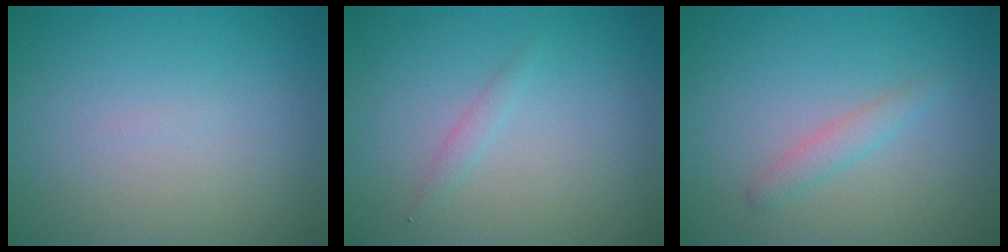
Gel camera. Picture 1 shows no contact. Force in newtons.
{"total": 0.8, "press": 0.8, "slide": 0.1}
{"total": 1.4, "press": 1.4, "slide": 0.1}